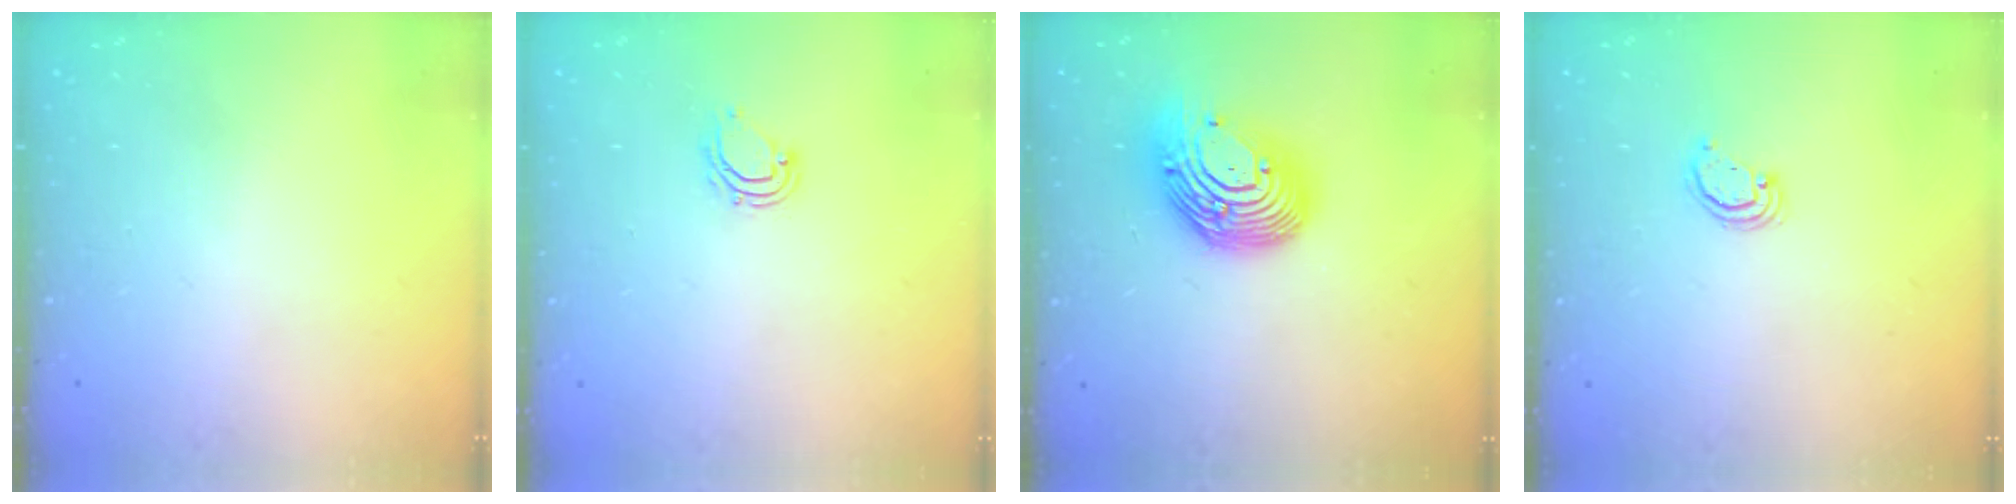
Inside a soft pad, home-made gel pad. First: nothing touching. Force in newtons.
{"total": 6.3, "press": 6.3, "slide": 0.4}
{"total": 16.1, "press": 16.0, "slide": 2.0}
{"total": 2.5, "press": 2.5, "slide": 0.2}